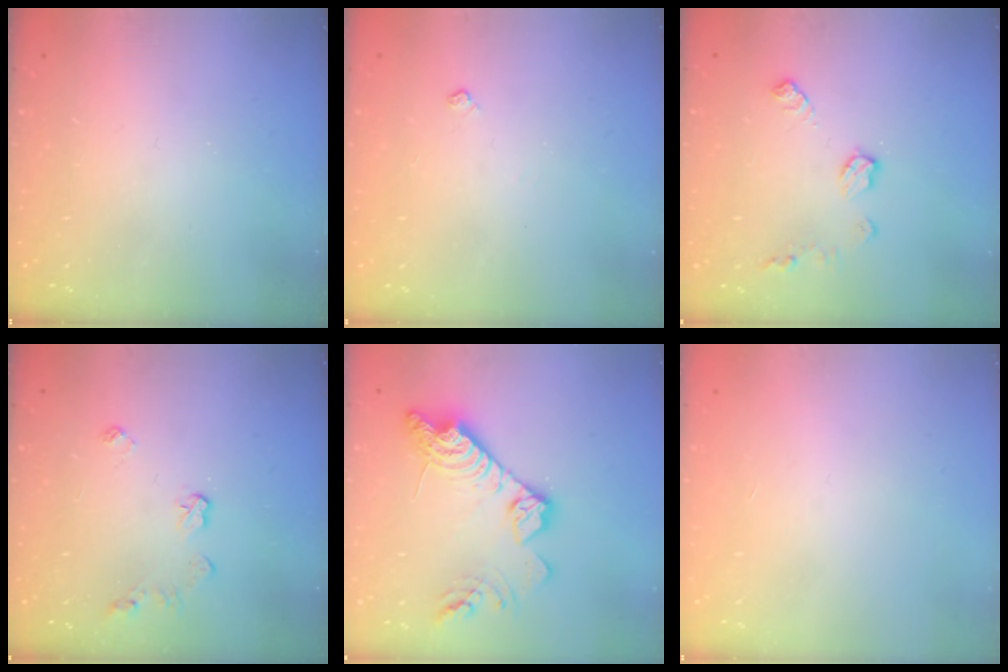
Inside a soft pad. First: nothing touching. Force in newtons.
{"total": 3.2, "press": 3.1, "slide": 0.5}
{"total": 7.2, "press": 7.2, "slide": 0.6}
{"total": 6.1, "press": 6.0, "slide": 0.6}
{"total": 17.2, "press": 17.2, "slide": 1.4}
{"total": 0.0}